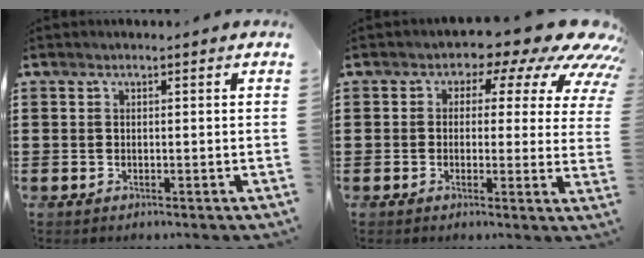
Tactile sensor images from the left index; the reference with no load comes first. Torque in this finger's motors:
{"motor_torque": [2.14, 0.00, 1.05, 0.09]}